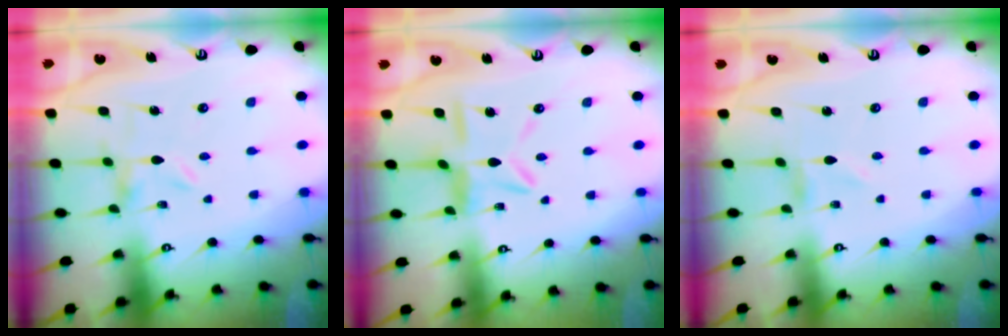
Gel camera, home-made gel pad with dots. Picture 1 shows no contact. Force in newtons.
{"total": 7.8, "press": 7.8, "slide": 0.8}
{"total": 1.1, "press": 1.1, "slide": 0.1}